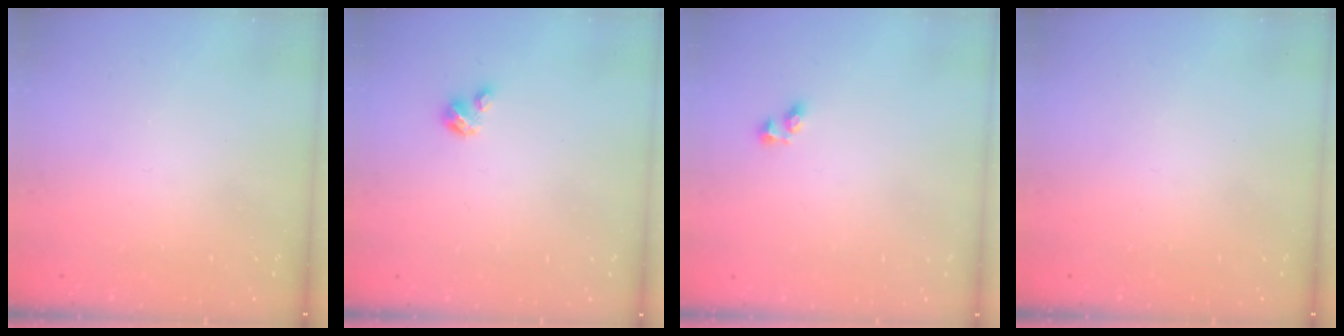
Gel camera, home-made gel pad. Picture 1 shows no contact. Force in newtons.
{"total": 2.9, "press": 2.9, "slide": 0.3}
{"total": 2.9, "press": 2.6, "slide": 1.3}
{"total": 0.0}